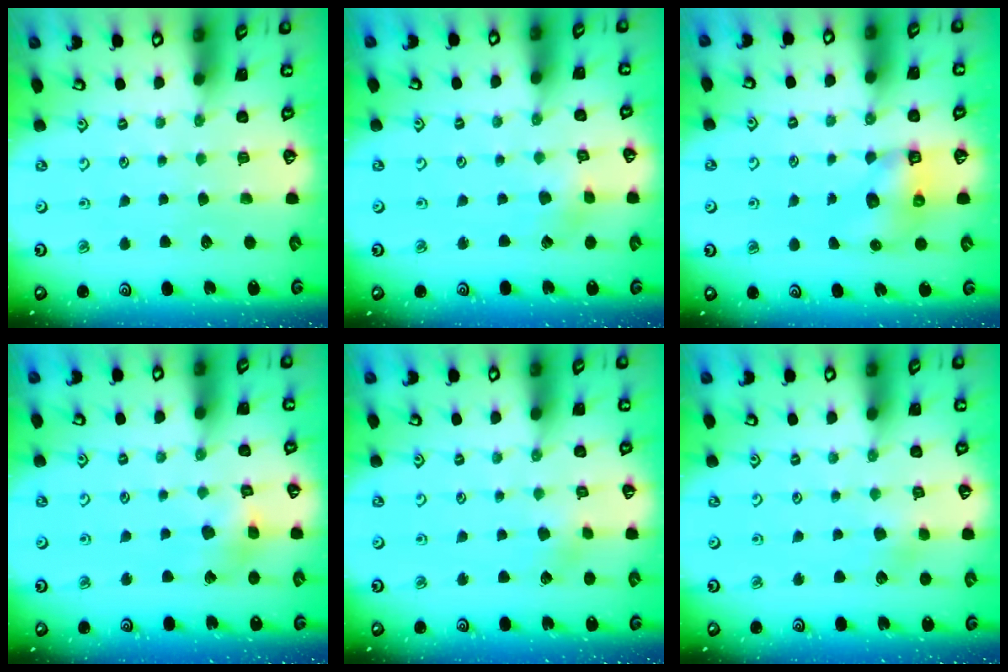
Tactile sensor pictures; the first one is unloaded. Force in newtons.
{"total": 2.2, "press": 2.2, "slide": 0.3}
{"total": 6.4, "press": 6.4, "slide": 0.9}
{"total": 8.5, "press": 8.4, "slide": 0.9}
{"total": 2.4, "press": 2.4, "slide": 0.3}
{"total": 3.7, "press": 3.7, "slide": 0.5}